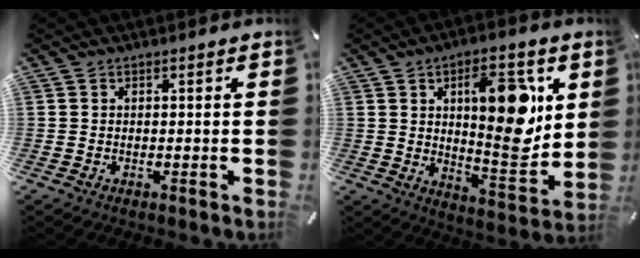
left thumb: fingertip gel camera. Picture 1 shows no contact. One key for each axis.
{"total": 16.3, "fx": 5.7, "fy": 6.8, "fz": 13.6, "tx": -0.178, "ty": -0.029, "tz": 0.088}